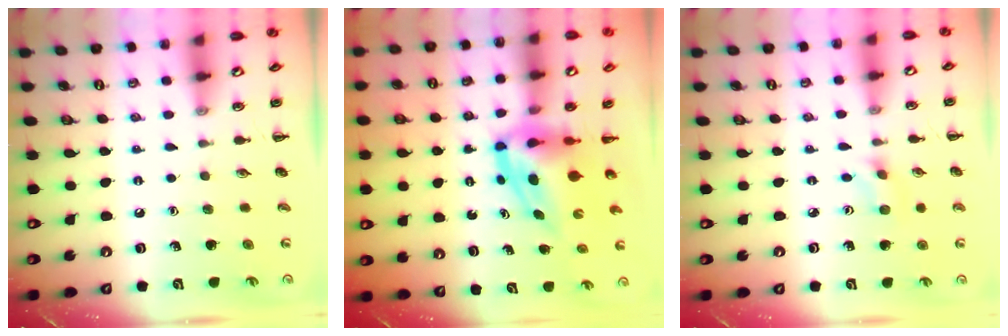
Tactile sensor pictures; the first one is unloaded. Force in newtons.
{"total": 5.6, "press": 5.3, "slide": 1.5}
{"total": 2.3, "press": 2.1, "slide": 0.9}